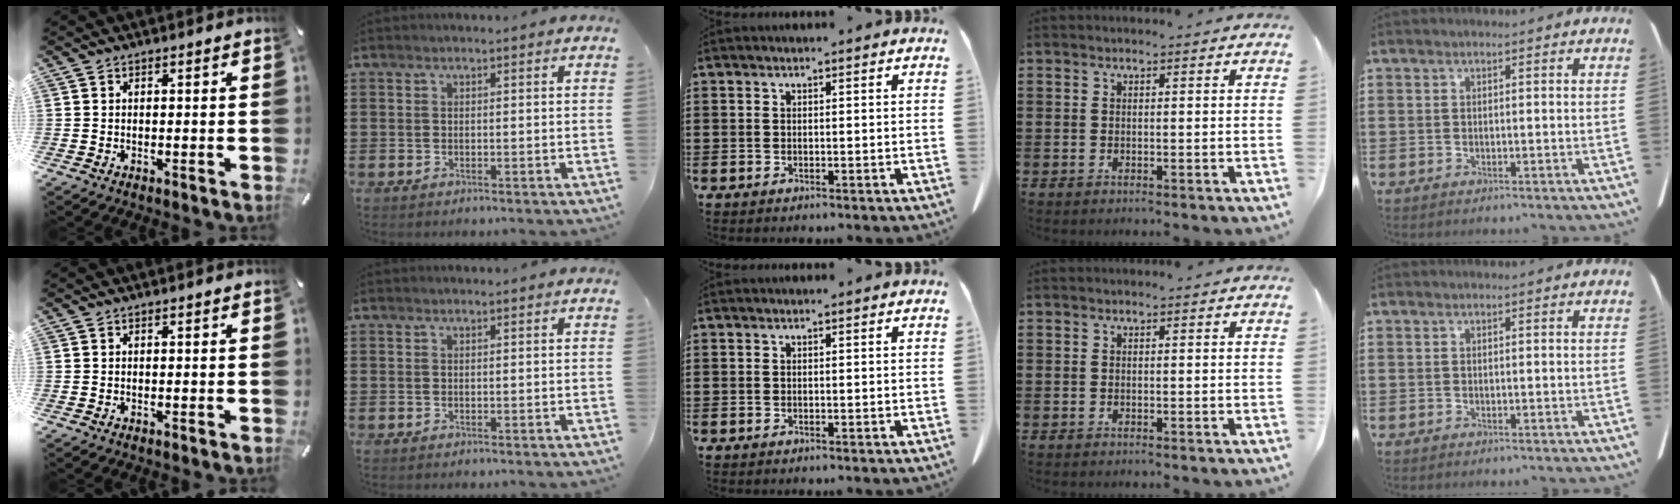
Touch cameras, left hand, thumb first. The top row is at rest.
{}